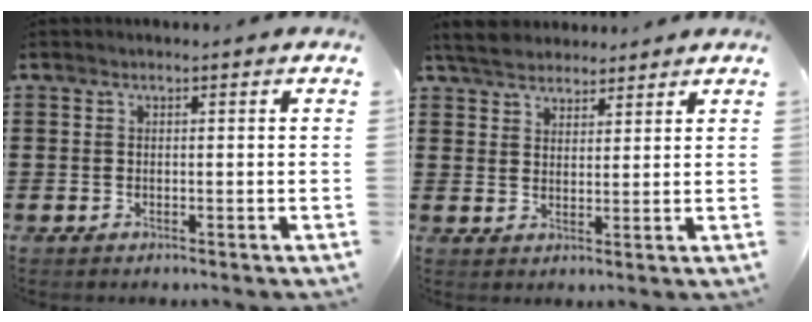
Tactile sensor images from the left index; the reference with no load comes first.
{"total": 4.4, "force": [4.0, 1.5, 0.9], "torque": [-0.032, -0.003, 0.076]}